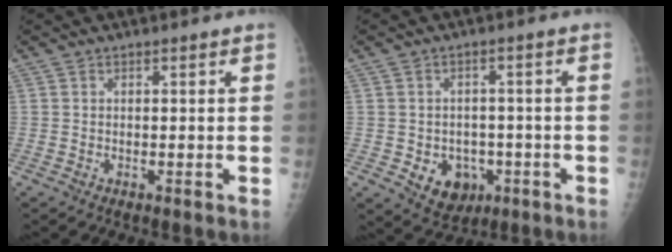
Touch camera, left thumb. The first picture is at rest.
{"total": 8.2, "force": [-2.8, 6.5, 4.1], "torque": [-0.031, 0.019, -0.029]}